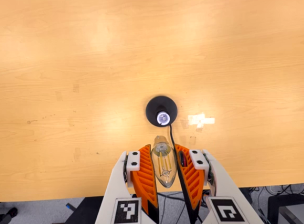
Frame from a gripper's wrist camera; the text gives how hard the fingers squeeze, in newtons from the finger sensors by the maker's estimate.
{"total": 13.1, "left": 14.2, "right": 12.1}